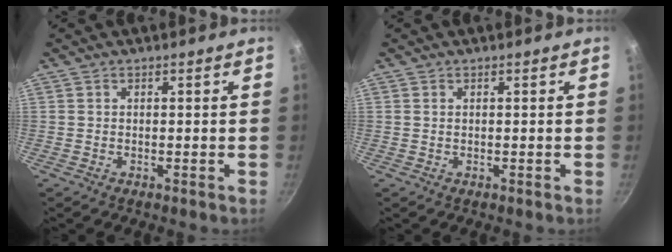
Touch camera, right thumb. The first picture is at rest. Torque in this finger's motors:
{"motor_torque": [0.03, 0.30, -0.26, 0.19, 0.00]}